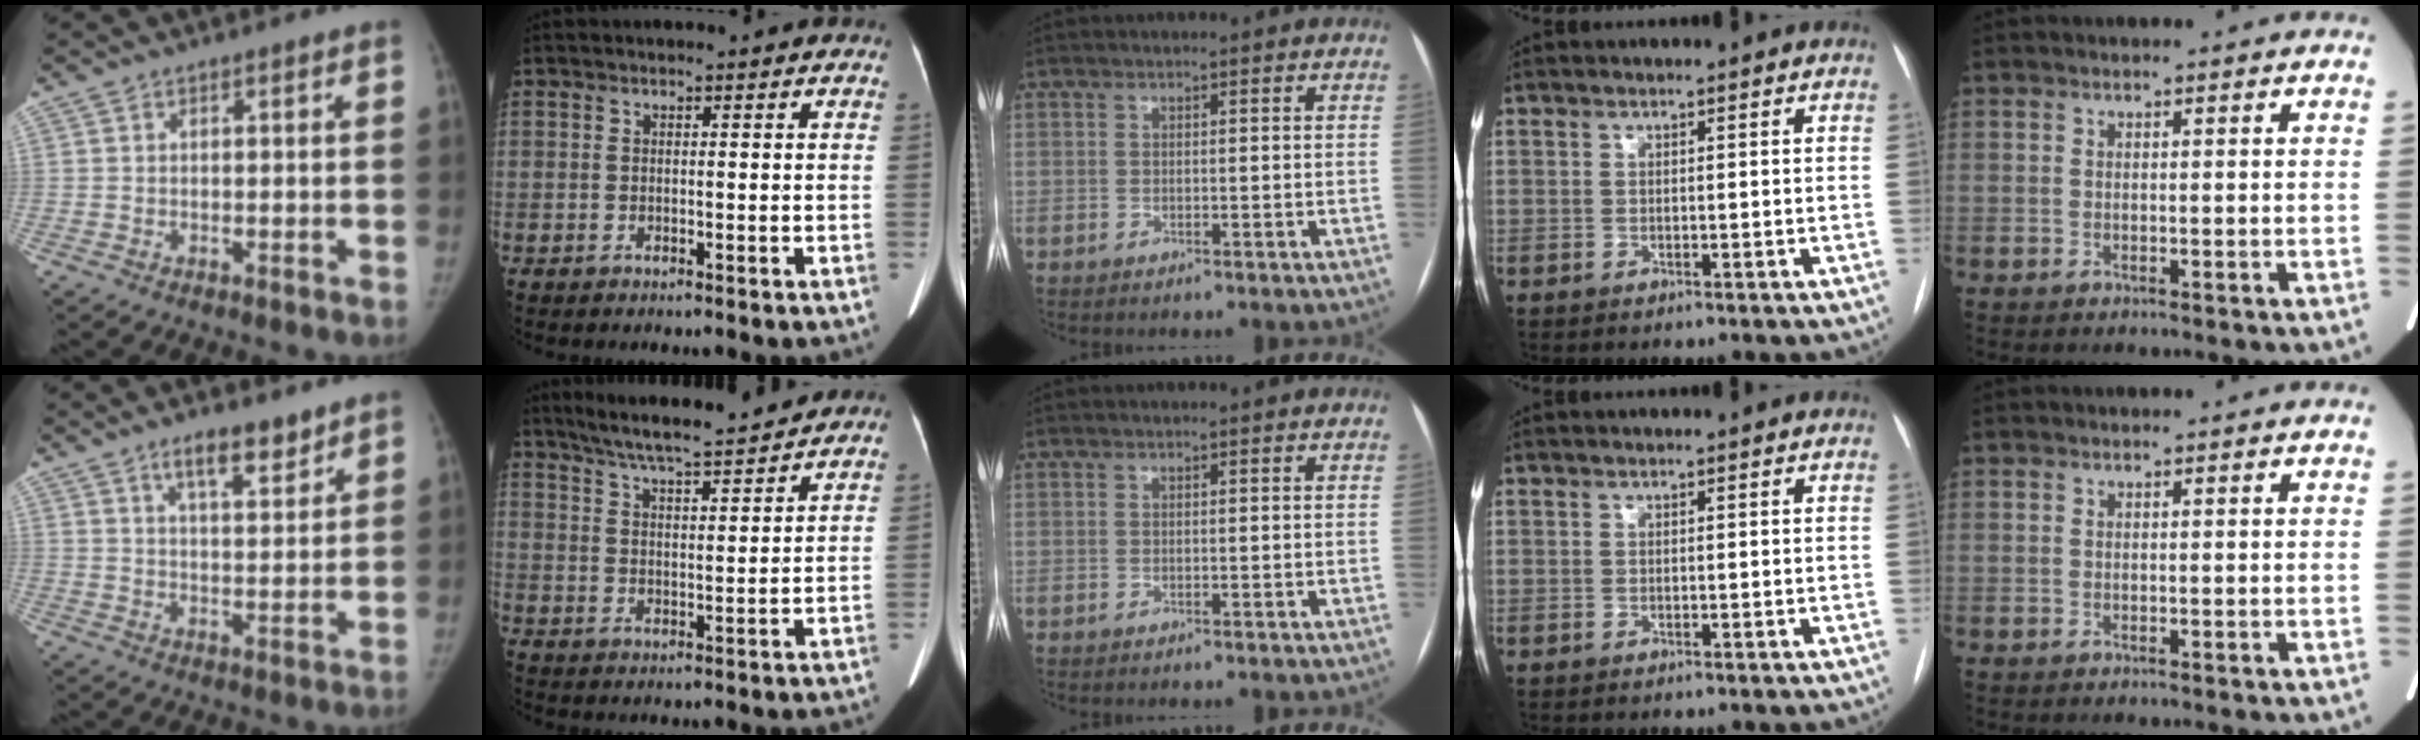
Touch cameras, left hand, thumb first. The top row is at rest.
{"thumb": {"total": 7.0, "force": [5.0, 2.2, 4.4], "torque": [-0.052, -0.035, 0.081]}, "index": {"total": 11.0, "force": [9.9, 0.1, 4.7], "torque": [-0.081, 0.010, 0.158]}}